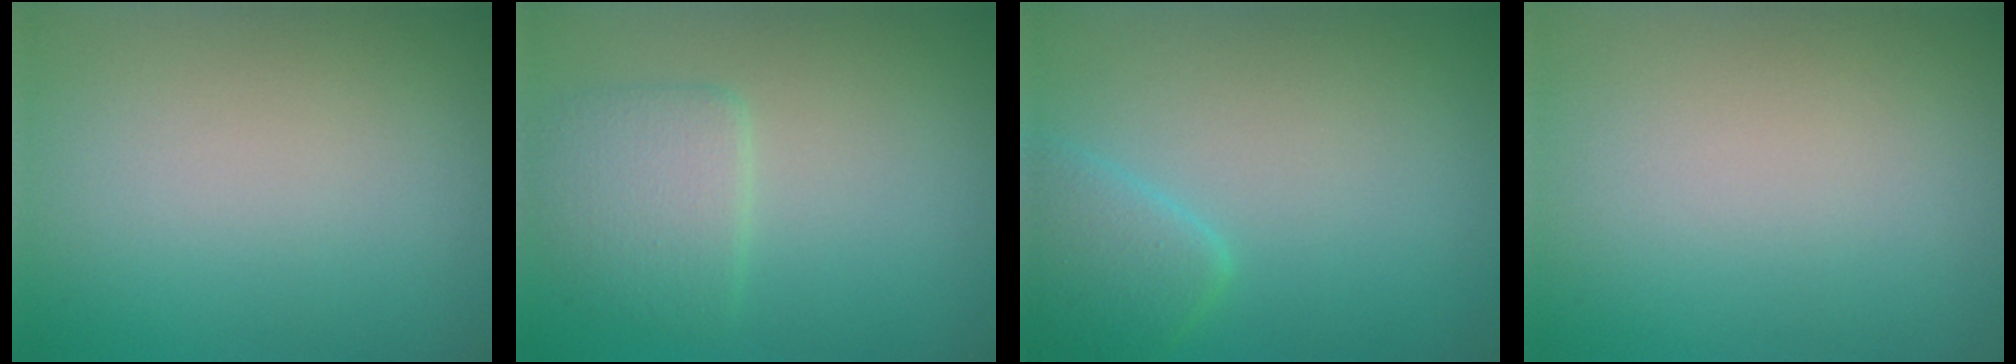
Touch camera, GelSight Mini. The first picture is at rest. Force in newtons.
{"total": 2.8, "press": 2.8, "slide": 0.3}
{"total": 2.6, "press": 2.6, "slide": 0.2}
{"total": 0.0}